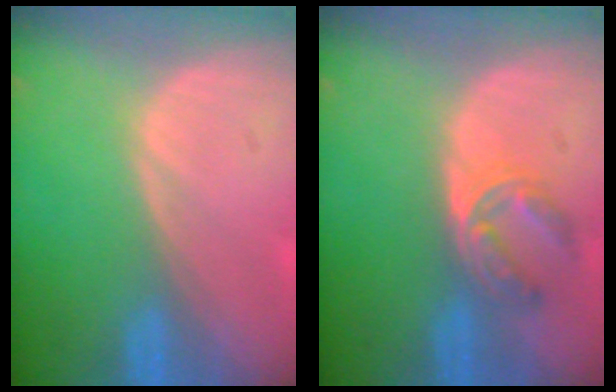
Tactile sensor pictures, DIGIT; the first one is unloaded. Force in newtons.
{"total": 5.6, "press": 4.7, "slide": 3.0}